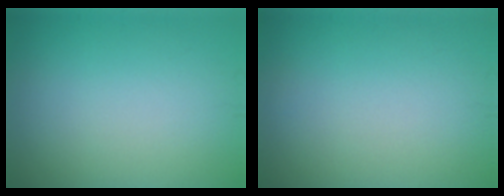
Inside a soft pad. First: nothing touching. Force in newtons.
{"total": 0.0}